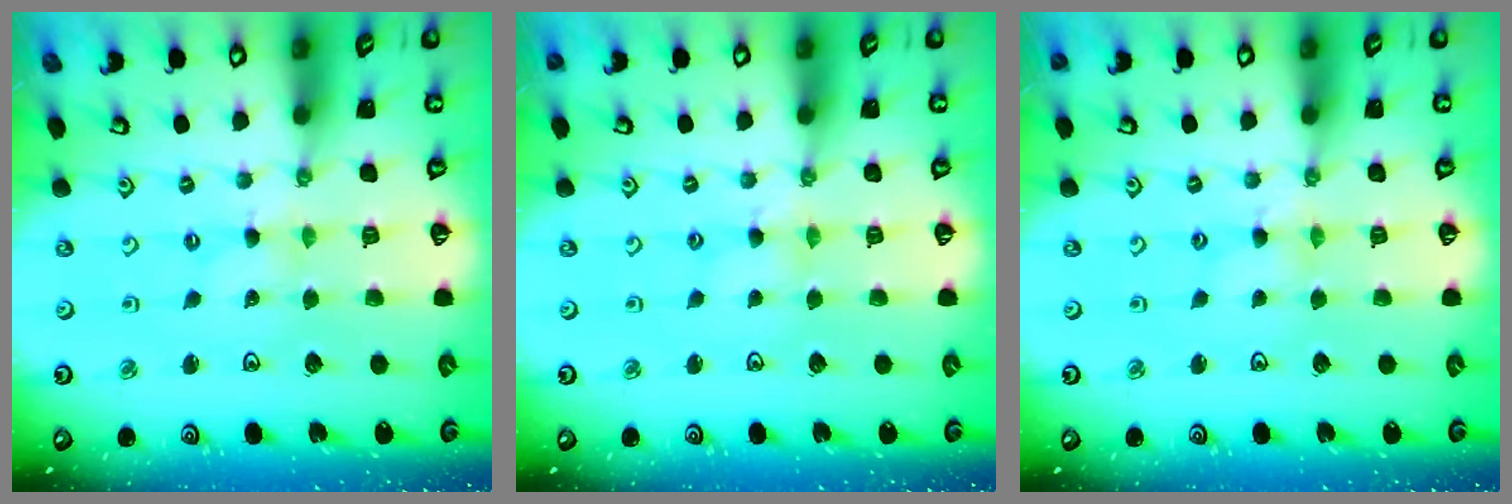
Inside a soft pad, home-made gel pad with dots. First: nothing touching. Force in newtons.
{"total": 2.3, "press": 2.3, "slide": 0.3}
{"total": 2.3, "press": 2.3, "slide": 0.3}